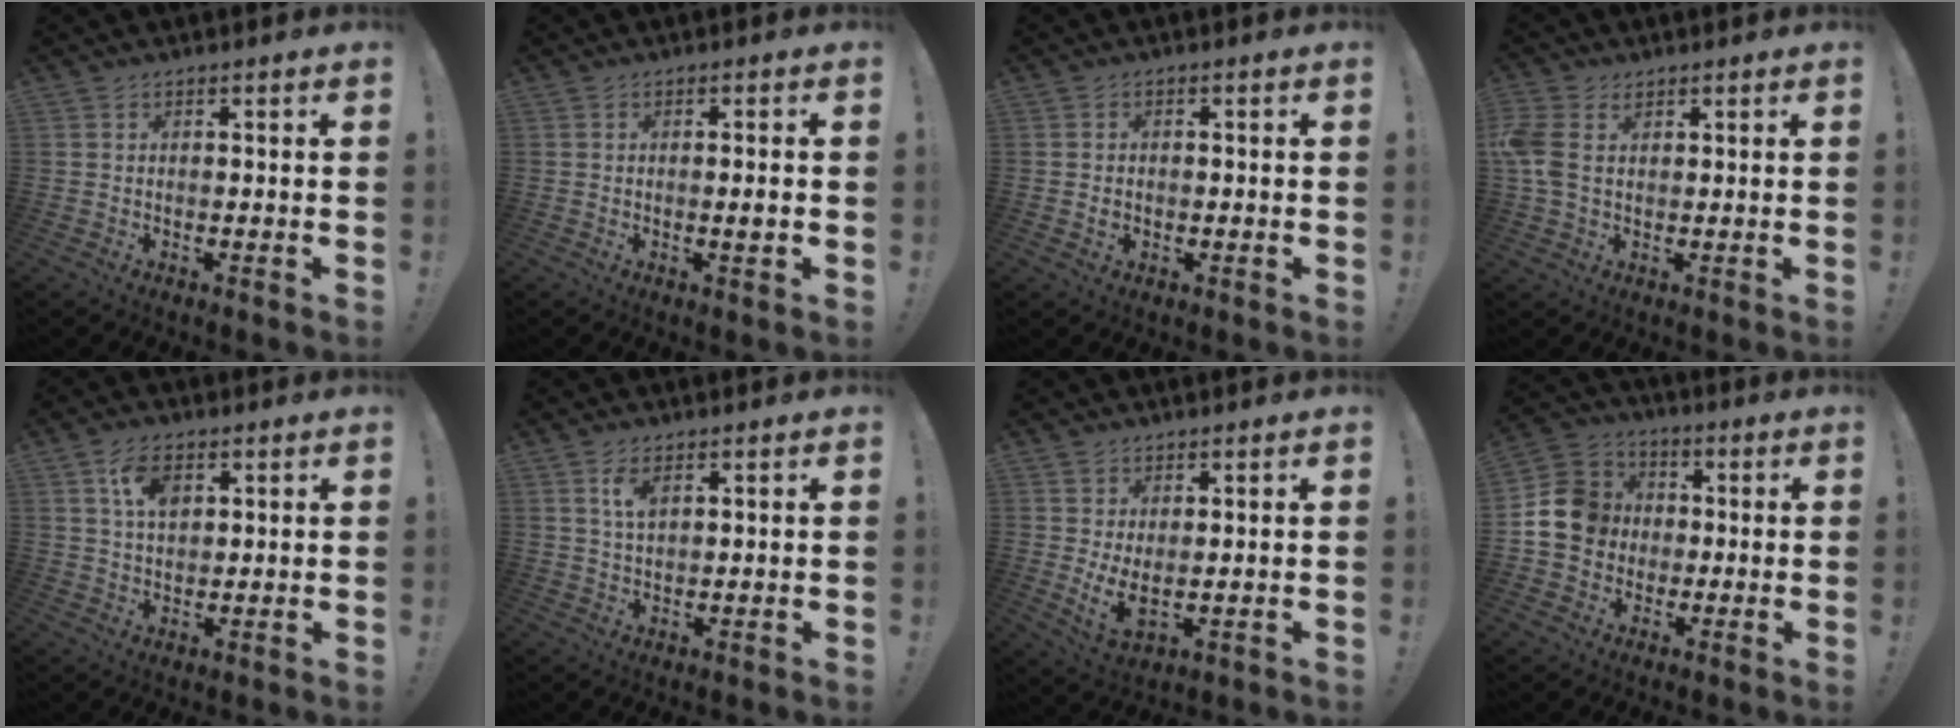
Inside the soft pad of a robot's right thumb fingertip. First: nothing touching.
{"total": 2.4, "force": [-0.3, 0.0, 2.4], "torque": [-0.031, -0.003, -0.008]}
{"total": 1.5, "force": [-0.2, 1.3, 0.6], "torque": [-0.002, 0.001, -0.006]}
{"total": 8.6, "force": [1.1, 6.8, 5.2], "torque": [-0.116, 0.006, 0.027]}
{"total": 7.3, "force": [3.1, 4.2, 5.2], "torque": [-0.085, -0.004, 0.055]}
{"total": 4.3, "force": [2.1, 2.0, 3.2], "torque": [-0.055, -0.005, 0.035]}
{"total": 5.6, "force": [1.6, 2.6, 4.6], "torque": [-0.071, -0.023, 0.033]}
{"total": 13.1, "force": [0.1, 11.9, 5.4], "torque": [-0.083, 0.014, 0.009]}